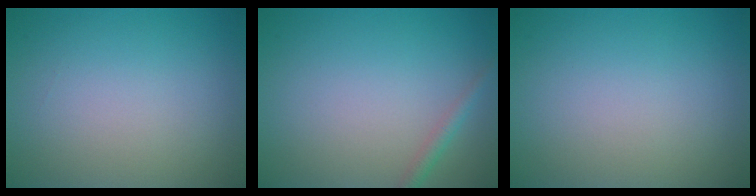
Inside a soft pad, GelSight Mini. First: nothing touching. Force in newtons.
{"total": 1.3, "press": 1.3, "slide": 0.1}
{"total": 0.0}